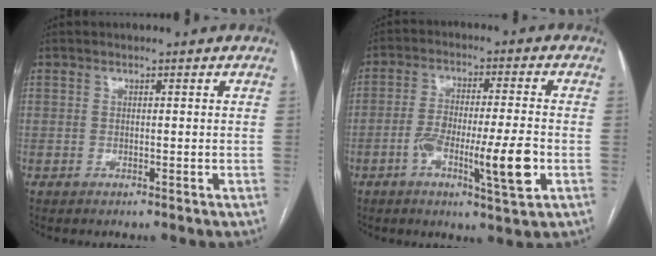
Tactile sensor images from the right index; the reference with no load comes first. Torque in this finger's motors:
{"motor_torque": [0.51, -0.08, 0.58, 0.08]}